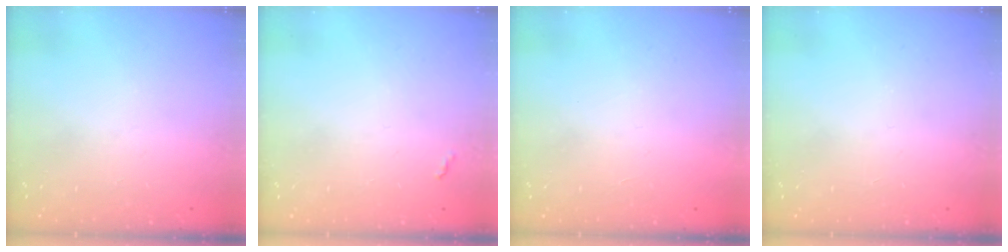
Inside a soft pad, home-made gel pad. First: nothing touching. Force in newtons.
{"total": 3.2, "press": 3.2, "slide": 0.5}
{"total": 1.5, "press": 1.5, "slide": 0.1}
{"total": 0.0}